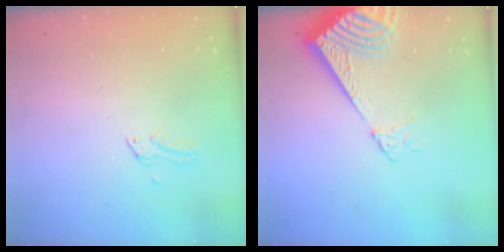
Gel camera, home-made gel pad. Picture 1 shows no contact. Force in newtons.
{"total": 10.2, "press": 10.0, "slide": 1.8}